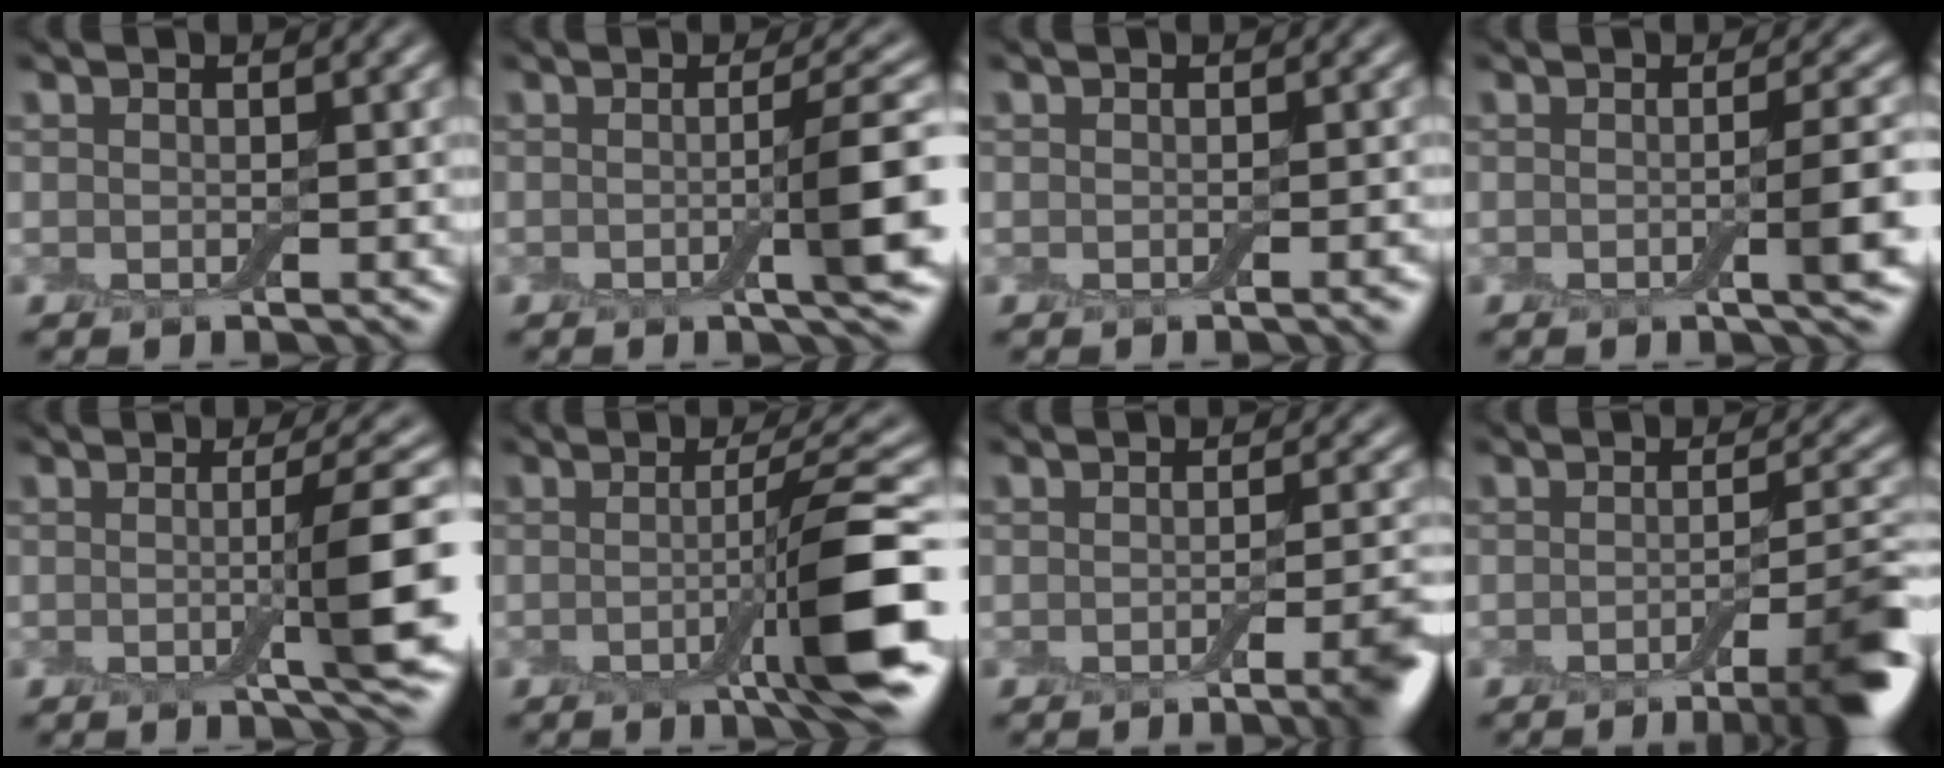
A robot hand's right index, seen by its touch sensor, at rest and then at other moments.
{"total": 4.7, "force": [-0.7, 0.5, 4.6], "torque": [-0.064, 0.001, -0.015]}
{"total": 0.7, "force": [-0.5, 0.0, 0.6], "torque": [-0.007, 0.001, -0.004]}
{"total": 3.3, "force": [-0.7, 0.4, 3.2], "torque": [-0.043, 0.001, -0.014]}
{"total": 5.8, "force": [-0.5, 0.6, 5.7], "torque": [-0.083, -0.002, -0.007]}
{"total": 7.2, "force": [-1.7, 0.5, 6.9], "torque": [-0.103, 0.005, -0.033]}
{"total": 5.2, "force": [-2.4, 1.3, 4.3], "torque": [-0.040, -0.004, -0.030]}
{"total": 6.8, "force": [-3.4, 1.3, 5.7], "torque": [-0.069, 0.003, -0.050]}